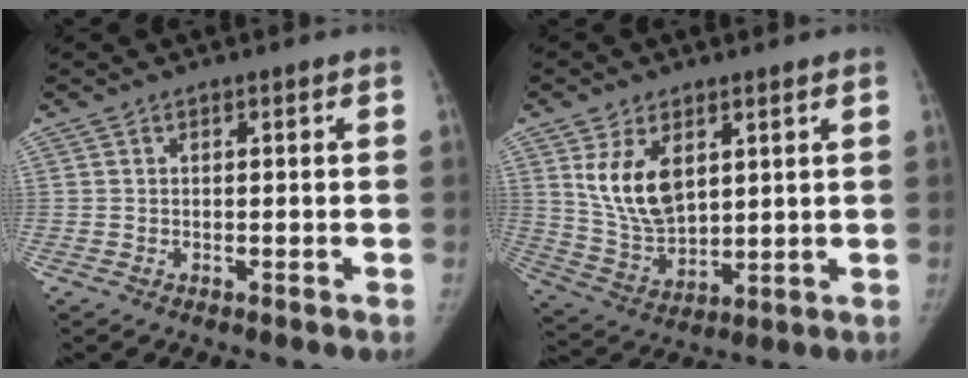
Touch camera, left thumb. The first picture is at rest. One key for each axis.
{"total": 11.4, "fx": 4.2, "fy": 6.7, "fz": 8.2, "tx": -0.133, "ty": -0.023, "tz": 0.097}